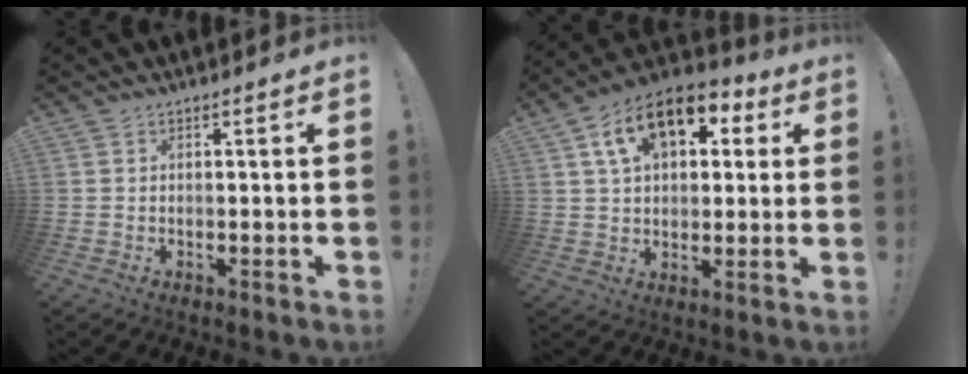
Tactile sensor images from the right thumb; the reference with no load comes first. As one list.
[{"total": 15.1, "force": [6.7, 9.4, 9.8], "torque": [-0.160, -0.014, 0.120]}]